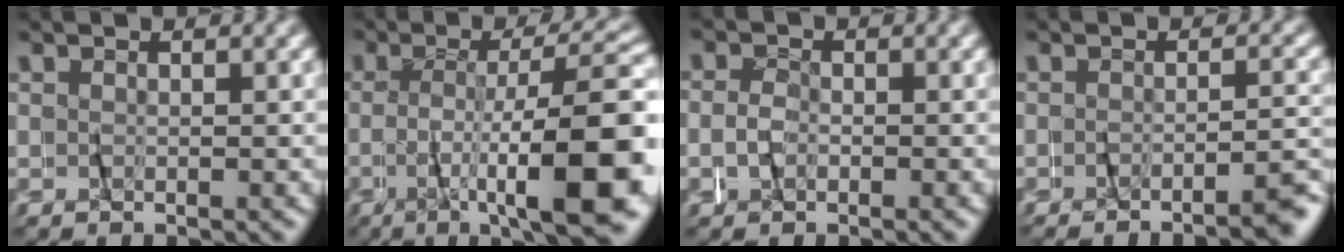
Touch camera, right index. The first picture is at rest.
{"total": 11.7, "force": [-5.1, 2.8, 10.2], "torque": [-0.141, -0.017, -0.070]}
{"total": 1.3, "force": [-1.2, 0.2, -0.5], "torque": [0.012, 0.000, -0.027]}
{"total": 3.9, "force": [-3.7, 0.3, 1.1], "torque": [-0.008, 0.005, -0.068]}